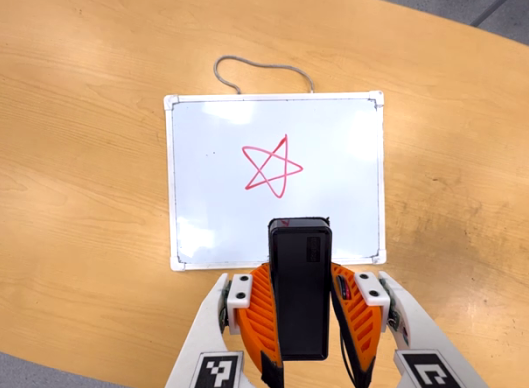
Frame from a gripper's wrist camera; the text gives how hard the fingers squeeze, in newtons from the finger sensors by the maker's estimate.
{"total": 4.6, "left": 3.6, "right": 5.7}